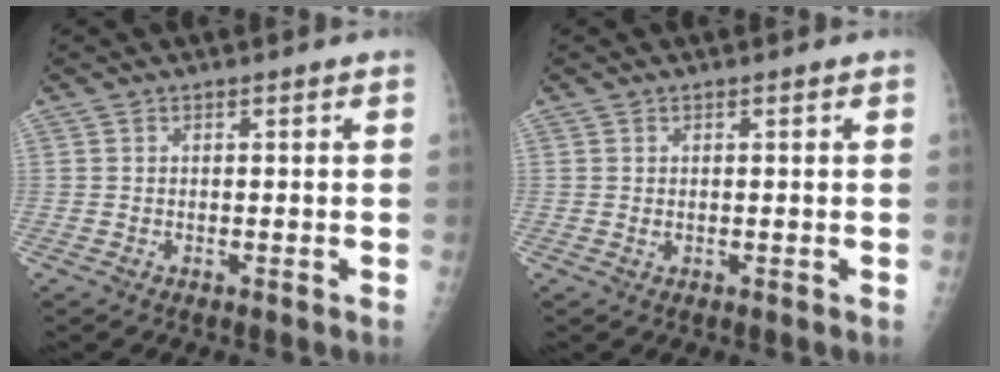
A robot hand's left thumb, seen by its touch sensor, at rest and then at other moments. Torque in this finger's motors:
{"motor_torque": [-0.16, 0.09, 0.10, -0.01, -0.02]}